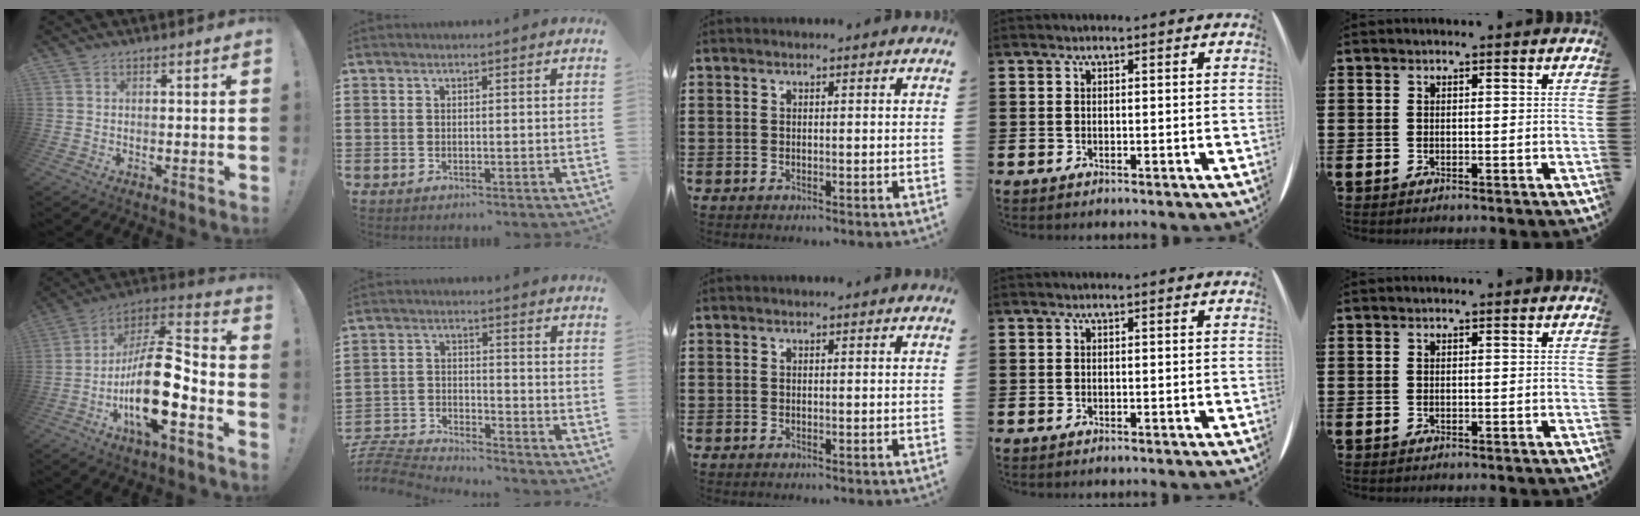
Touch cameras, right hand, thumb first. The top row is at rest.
{"thumb": {"total": 22.2, "force": [-6.4, 8.0, 19.7], "torque": [-0.367, 0.034, -0.104]}, "index": {"total": 6.1, "force": [-6.1, 0.5, 0.5], "torque": [-0.031, 0.002, -0.129]}}